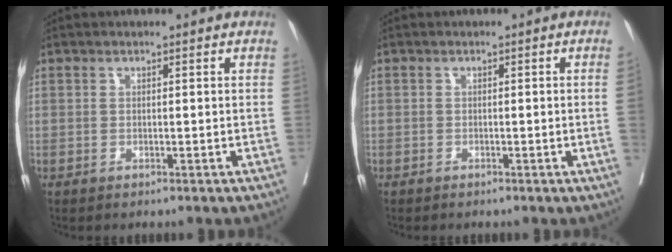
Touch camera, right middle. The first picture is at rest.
{"total": 1.2, "force": [-0.2, -0.5, 1.1], "torque": [-0.008, 0.001, -0.004]}